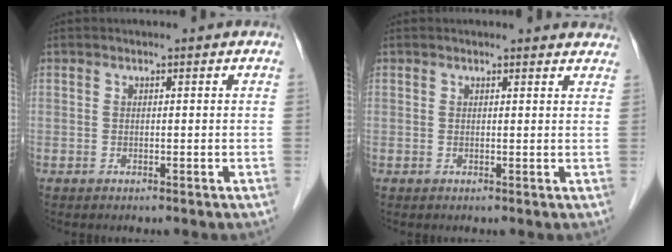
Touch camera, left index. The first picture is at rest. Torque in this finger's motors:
{"motor_torque": [0.09, -0.26, -0.04, 0.00]}